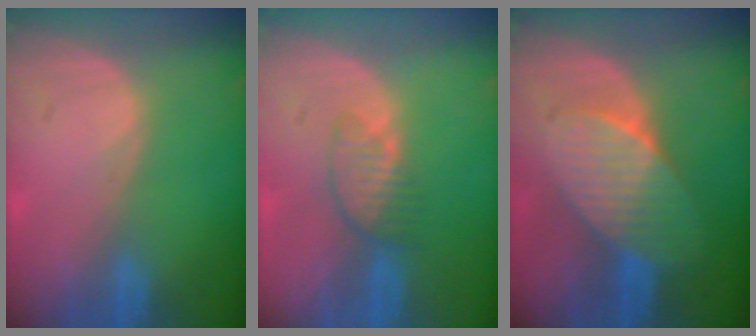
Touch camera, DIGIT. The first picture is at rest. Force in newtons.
{"total": 3.8, "press": 3.3, "slide": 1.8}
{"total": 7.4, "press": 6.9, "slide": 2.5}